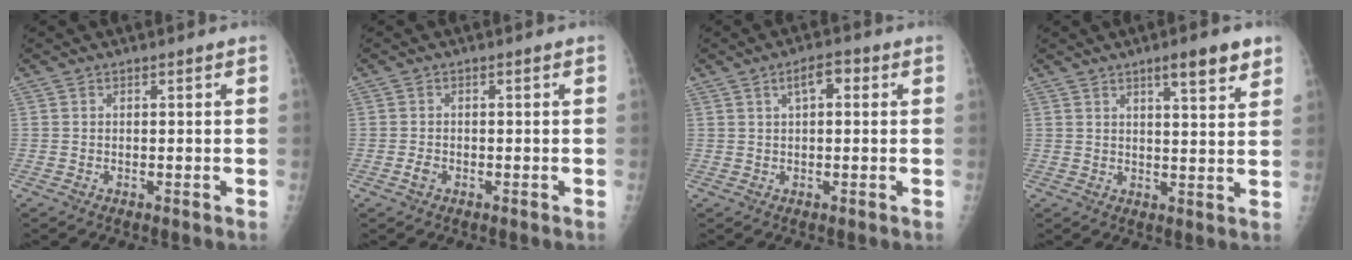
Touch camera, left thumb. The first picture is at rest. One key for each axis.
{"total": 1.3, "fx": -0.7, "fy": 0.8, "fz": 0.7, "tx": -0.014, "ty": 0.004, "tz": -0.014}
{"total": 4.1, "fx": 1.4, "fy": 1.9, "fz": 3.3, "tx": -0.049, "ty": 0.010, "tz": 0.020}
{"total": 7.5, "fx": 4.7, "fy": 1.5, "fz": 5.6, "tx": -0.067, "ty": -0.025, "tz": 0.066}